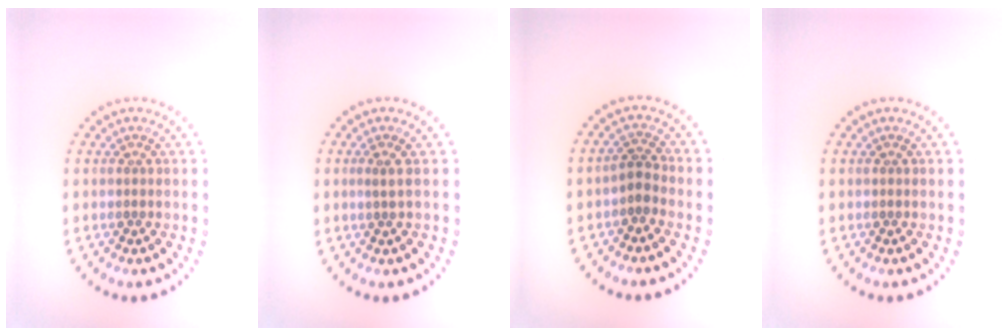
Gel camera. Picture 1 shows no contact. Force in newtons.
{"total": 0.7, "press": 0.4, "slide": 0.6}
{"total": 1.6, "press": 1.2, "slide": 1.0}
{"total": 0.0}